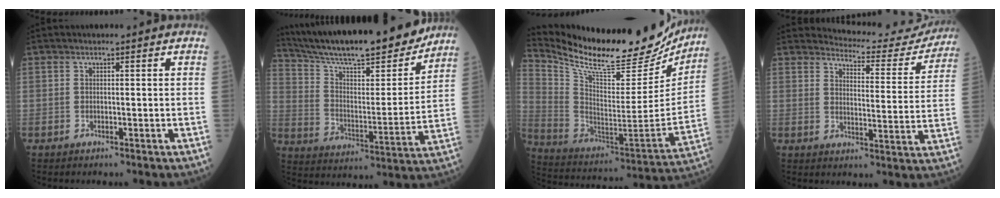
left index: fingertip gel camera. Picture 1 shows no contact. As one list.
[{"total": 22.9, "force": [20.2, 2.6, 10.5], "torque": [-0.179, -0.018, 0.305]}, {"total": 25.6, "force": [22.7, 5.8, 10.2], "torque": [-0.191, -0.047, 0.342]}, {"total": 13.1, "force": [12.9, 1.8, 0.5], "torque": [0.007, -0.051, 0.141]}]